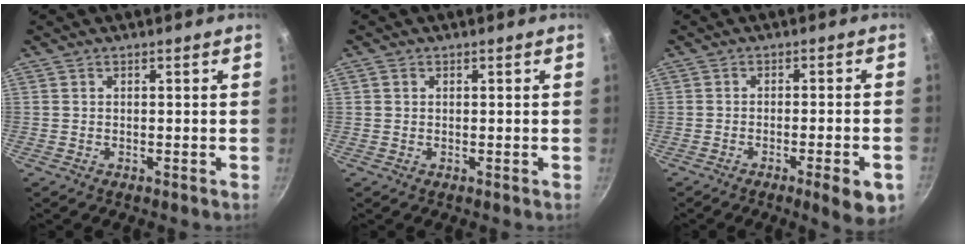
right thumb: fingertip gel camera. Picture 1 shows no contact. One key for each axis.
{"total": 0.8, "fx": 0.2, "fy": 0.7, "fz": 0.3, "tx": -0.003, "ty": 0.004, "tz": 0.002}
{"total": 7.7, "fx": -3.5, "fy": 1.4, "fz": 6.7, "tx": -0.078, "ty": 0.013, "tz": -0.042}